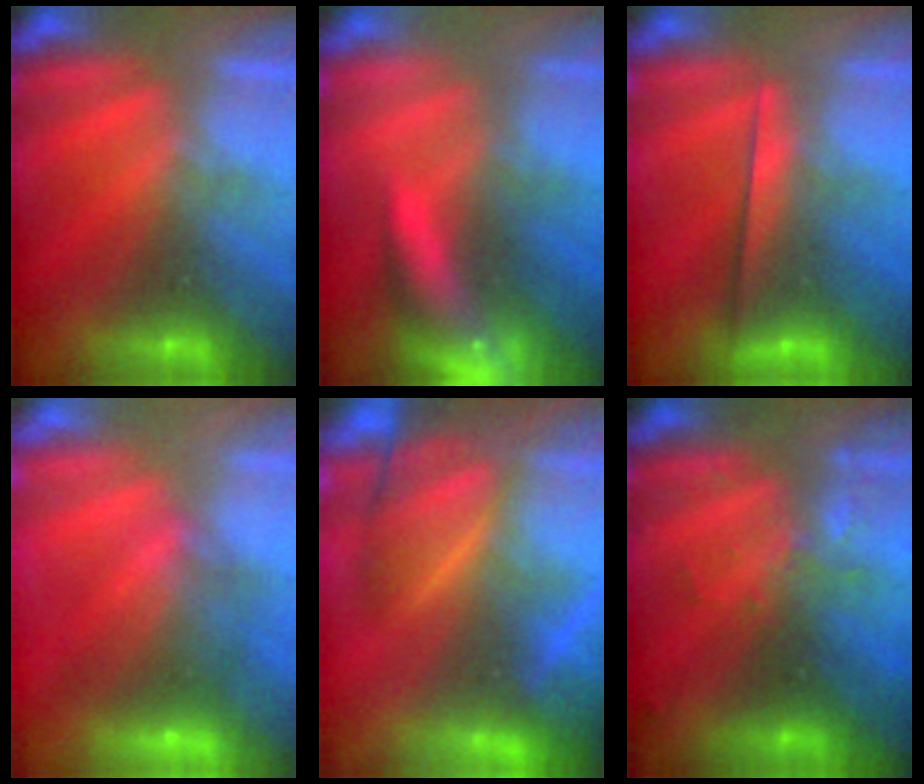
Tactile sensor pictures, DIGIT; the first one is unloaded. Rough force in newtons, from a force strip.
{"total": 6.6}
{"total": 2.2}
{"total": 7.1}
{"total": 7.7}
{"total": 2.8}